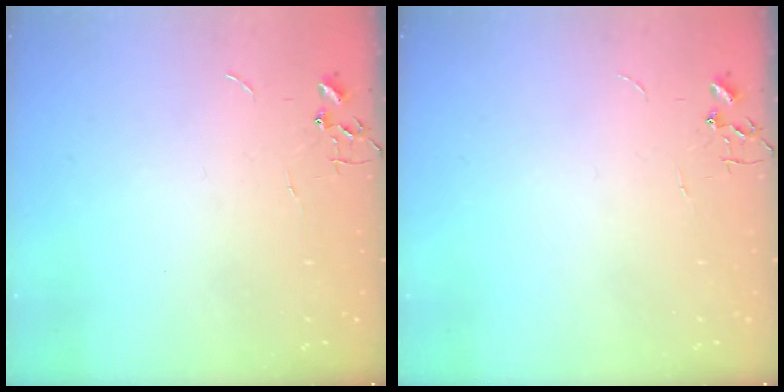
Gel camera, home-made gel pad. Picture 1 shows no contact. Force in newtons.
{"total": 0.0}